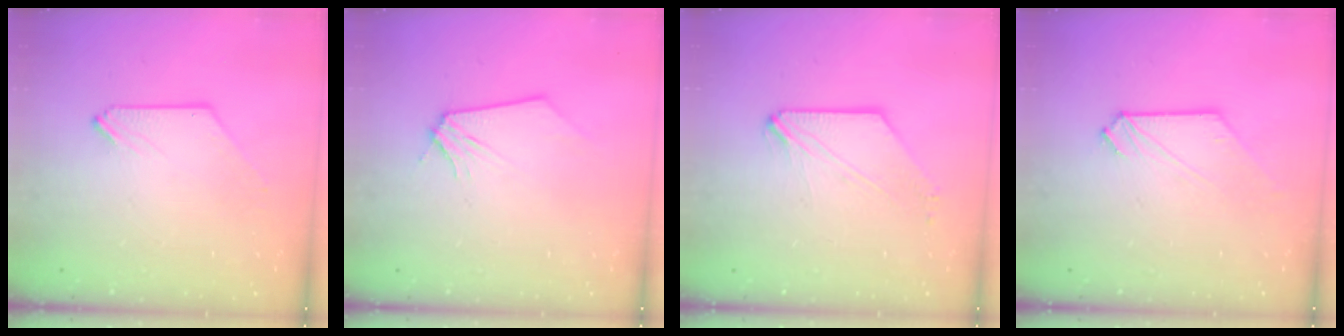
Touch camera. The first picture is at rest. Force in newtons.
{"total": 0.0}
{"total": 0.0}
{"total": 0.7, "press": 0.7, "slide": 0.1}